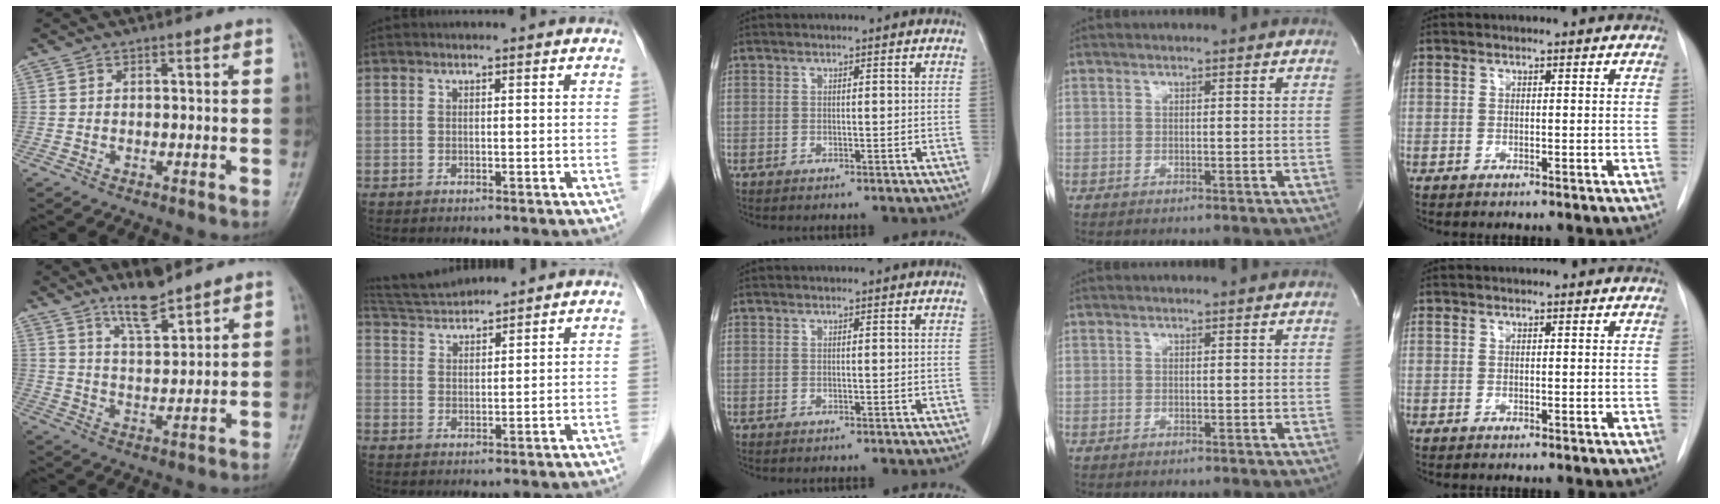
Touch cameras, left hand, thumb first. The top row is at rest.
{"thumb": {"total": 7.6, "force": [6.1, 1.9, 4.3], "torque": [-0.062, -0.047, 0.109]}, "index": {"total": 5.7, "force": [5.7, -0.1, 0.6], "torque": [-0.020, 0.026, 0.110]}}